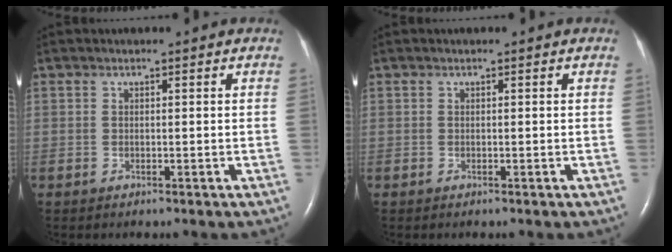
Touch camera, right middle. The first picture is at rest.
{"total": 0.0}